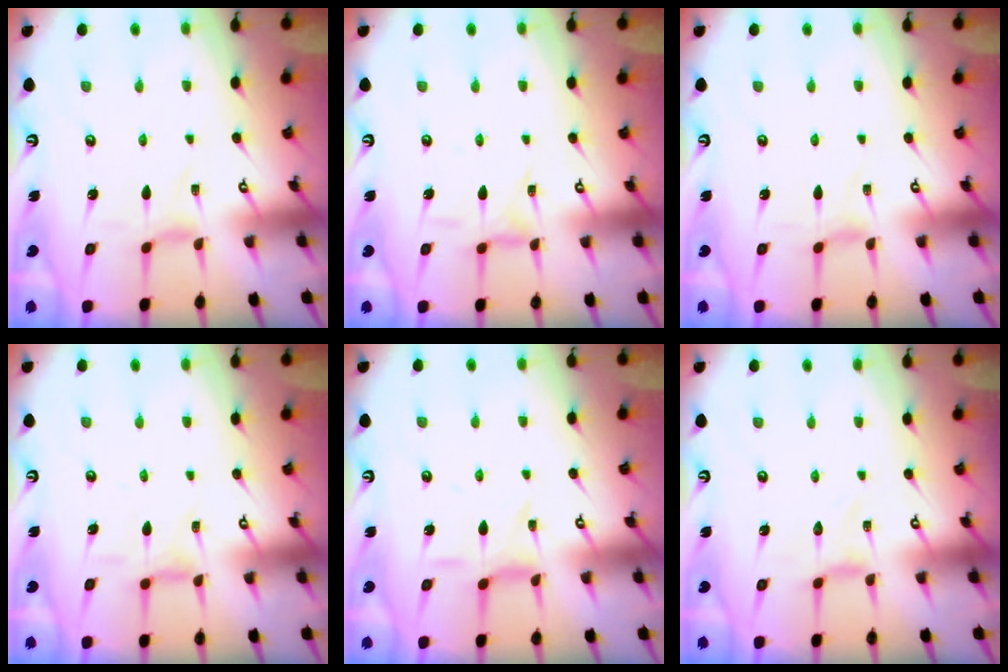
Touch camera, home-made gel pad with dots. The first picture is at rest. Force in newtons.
{"total": 2.0, "press": 2.0, "slide": 0.3}
{"total": 0.0}
{"total": 2.7, "press": 2.6, "slide": 0.5}
{"total": 4.4, "press": 4.4, "slide": 0.7}
{"total": 0.0}